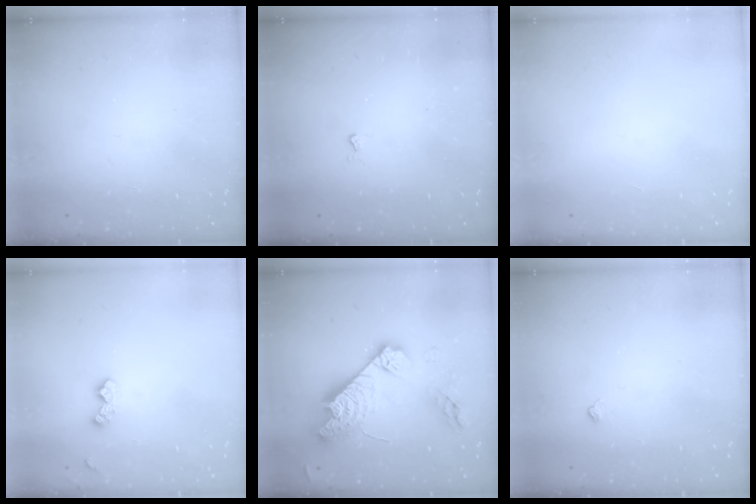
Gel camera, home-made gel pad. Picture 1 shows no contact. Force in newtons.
{"total": 2.6, "press": 2.6, "slide": 0.5}
{"total": 0.0}
{"total": 7.7, "press": 7.6, "slide": 0.8}
{"total": 19.2, "press": 19.1, "slide": 1.5}
{"total": 2.7, "press": 2.7, "slide": 0.6}